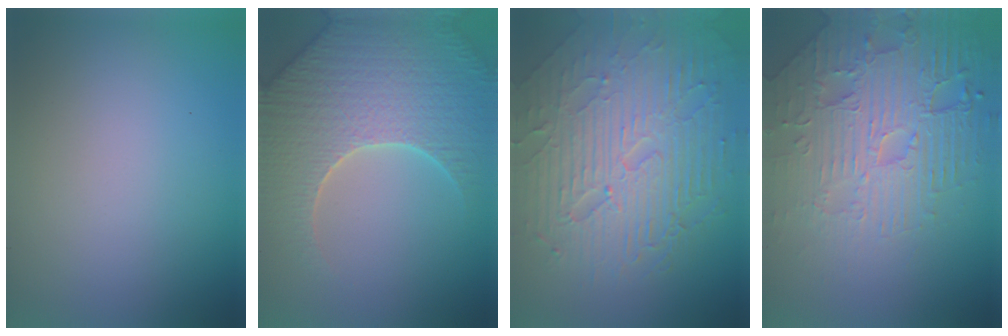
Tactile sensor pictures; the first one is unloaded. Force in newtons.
{"total": 7.9, "press": 7.6, "slide": 2.2}
{"total": 9.8, "press": 6.5, "slide": 7.3}
{"total": 6.3, "press": 5.4, "slide": 3.3}